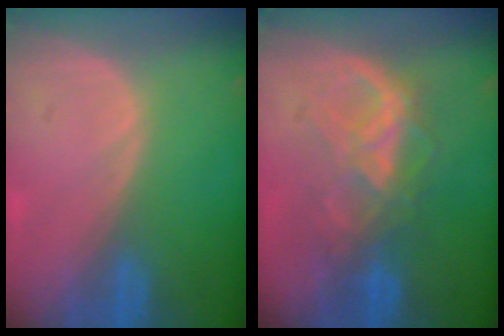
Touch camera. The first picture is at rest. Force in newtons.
{"total": 6.4, "press": 6.4, "slide": 0.7}